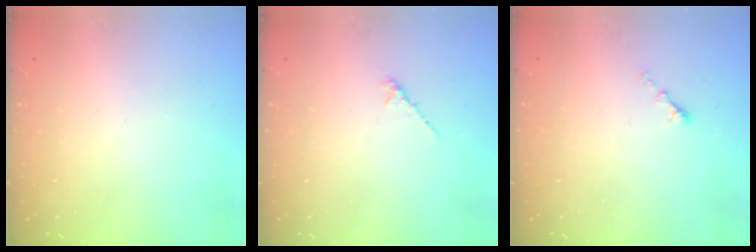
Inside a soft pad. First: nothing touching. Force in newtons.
{"total": 1.6, "press": 1.5, "slide": 0.5}
{"total": 1.1, "press": 1.0, "slide": 0.5}